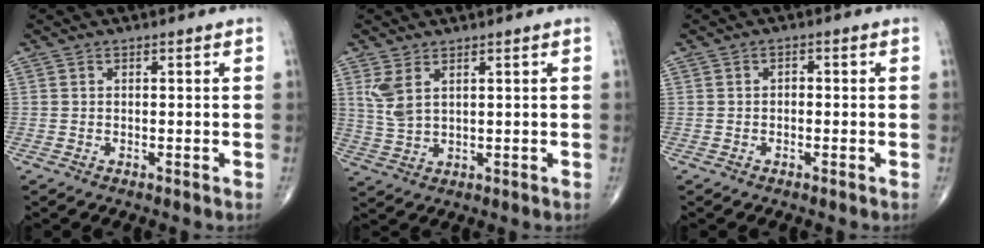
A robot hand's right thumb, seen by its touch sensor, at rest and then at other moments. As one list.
[{"total": 4.7, "force": [2.2, 2.1, 3.6], "torque": [-0.082, -0.006, 0.056]}, {"total": 1.1, "force": [-0.2, 0.8, 0.7], "torque": [-0.006, 0.005, -0.007]}]